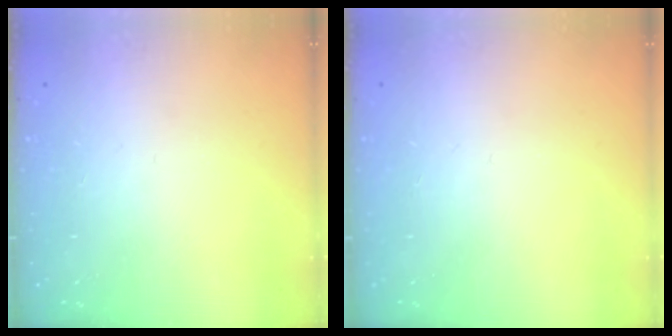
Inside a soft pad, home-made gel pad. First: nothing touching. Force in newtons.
{"total": 0.0}